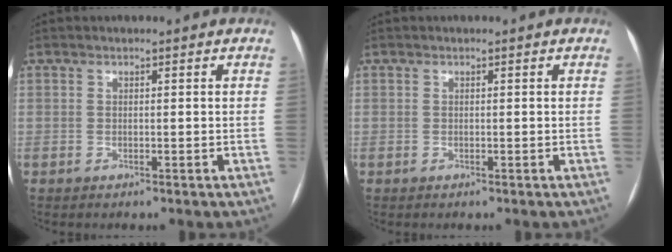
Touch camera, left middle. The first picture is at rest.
{"total": 0.0}